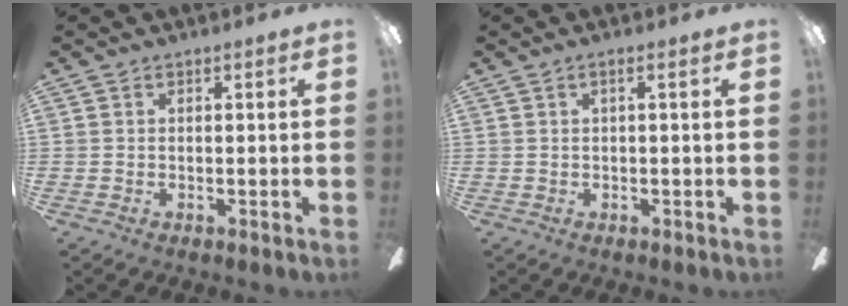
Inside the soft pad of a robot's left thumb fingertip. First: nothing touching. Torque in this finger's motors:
{"motor_torque": [-0.05, -0.07, -0.27, 0.04, 0.04]}